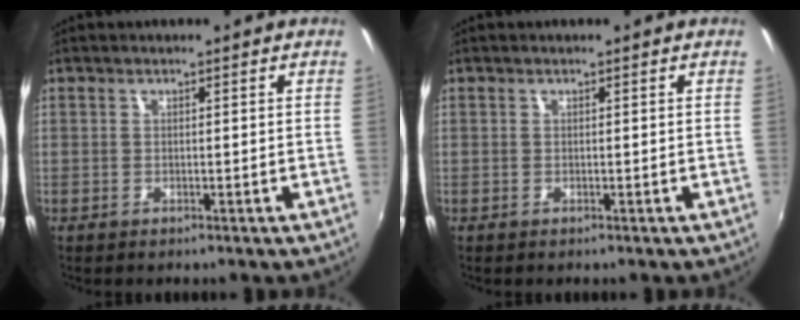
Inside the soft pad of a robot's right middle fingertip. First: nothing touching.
{"total": 0.0}